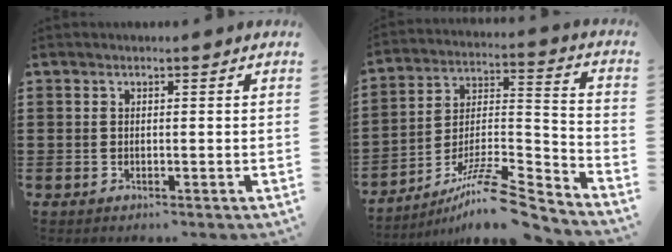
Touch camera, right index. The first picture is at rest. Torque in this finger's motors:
{"motor_torque": [1.12, -1.02, 0.57, 0.12]}